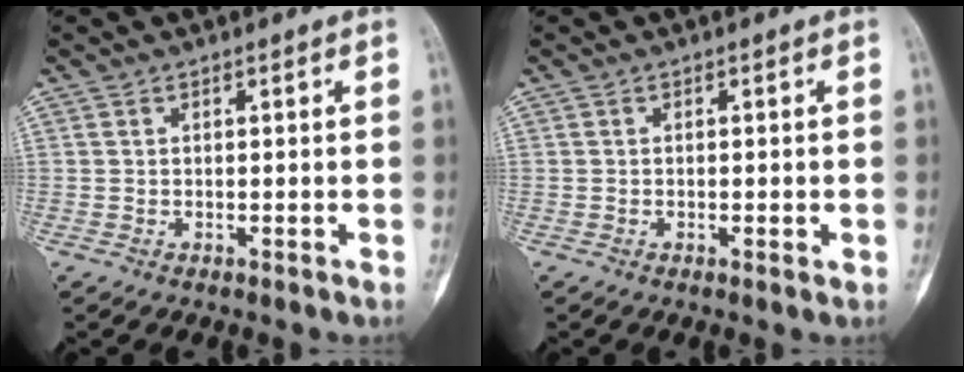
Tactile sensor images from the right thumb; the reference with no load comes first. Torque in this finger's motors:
{"motor_torque": [-0.50, -0.24, -0.10, 0.19, -0.05]}